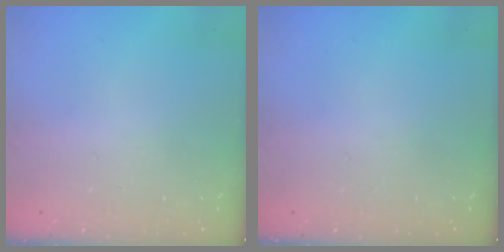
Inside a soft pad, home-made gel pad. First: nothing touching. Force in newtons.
{"total": 0.0}